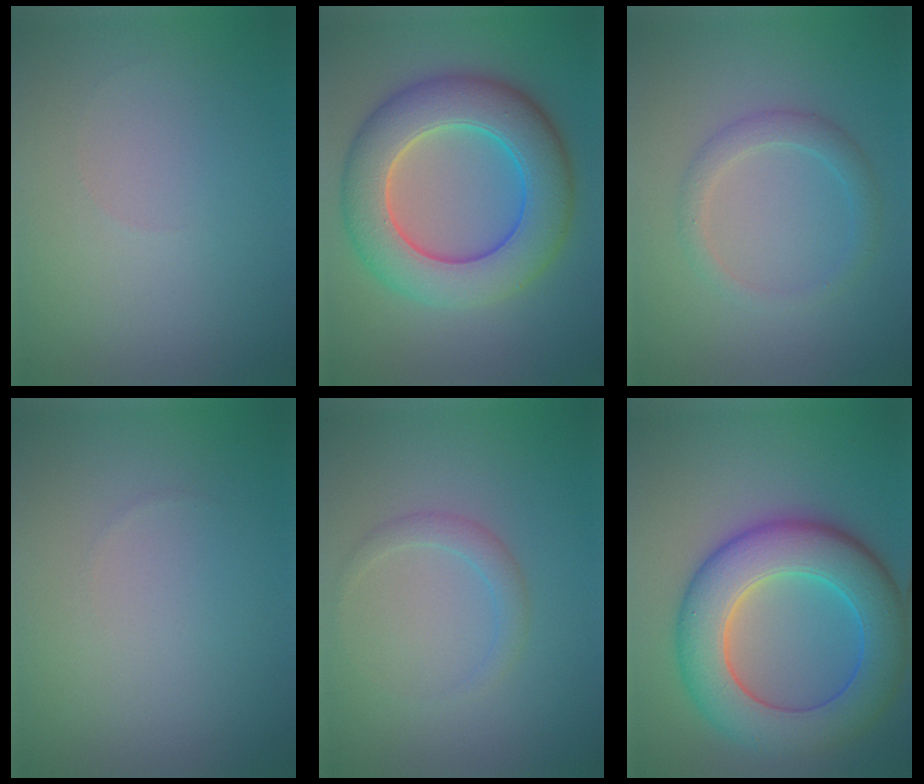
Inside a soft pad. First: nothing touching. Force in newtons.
{"total": 9.7, "press": 9.7, "slide": 0.1}
{"total": 2.1, "press": 2.1, "slide": 0.1}
{"total": 0.0}
{"total": 1.5, "press": 1.5, "slide": 0.1}
{"total": 10.0, "press": 10.0, "slide": 0.4}